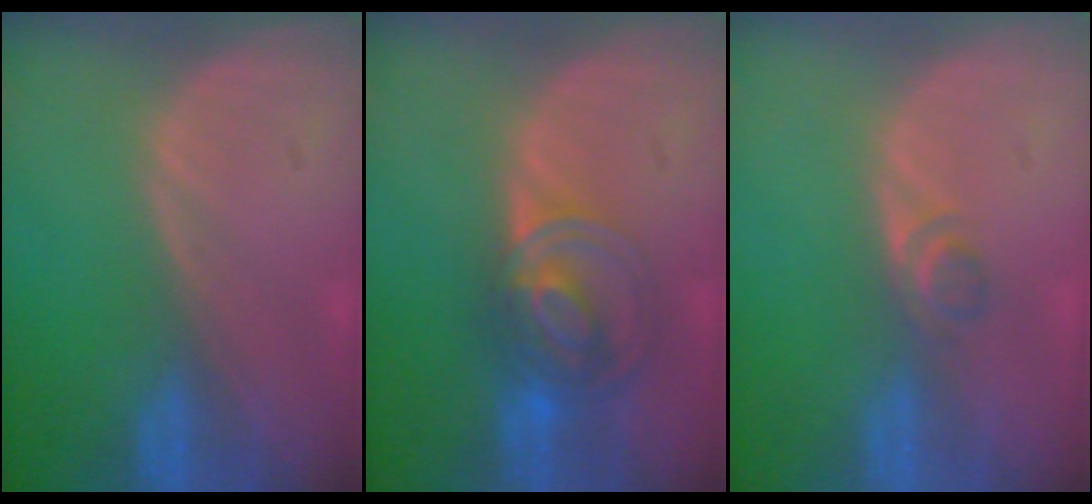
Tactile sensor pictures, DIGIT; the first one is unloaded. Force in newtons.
{"total": 7.6, "press": 6.2, "slide": 4.3}
{"total": 1.9, "press": 1.7, "slide": 0.8}